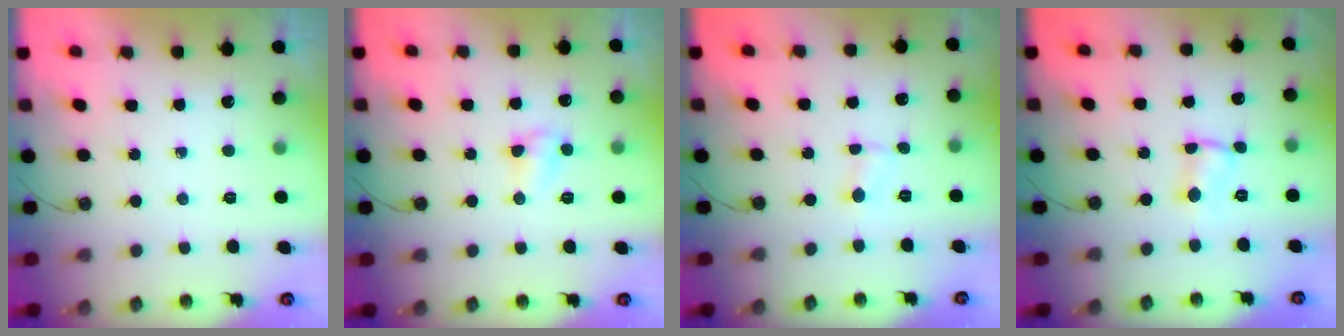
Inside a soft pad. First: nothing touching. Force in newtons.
{"total": 4.2, "press": 4.2, "slide": 0.5}
{"total": 0.9, "press": 0.9, "slide": 0.3}
{"total": 1.4, "press": 1.4, "slide": 0.1}